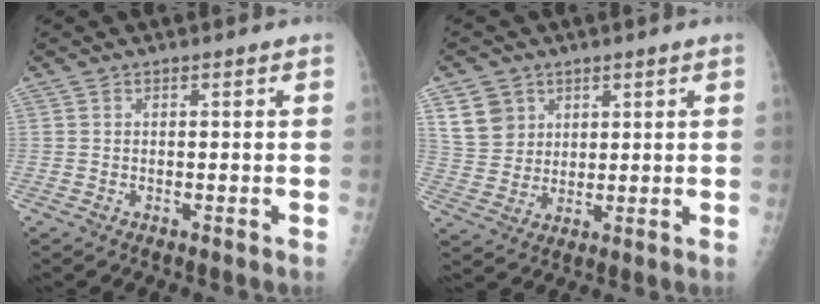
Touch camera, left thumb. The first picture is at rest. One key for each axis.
{"total": 7.4, "fx": 3.5, "fy": 6.1, "fz": 2.3, "tx": -0.019, "ty": -0.017, "tz": 0.075}